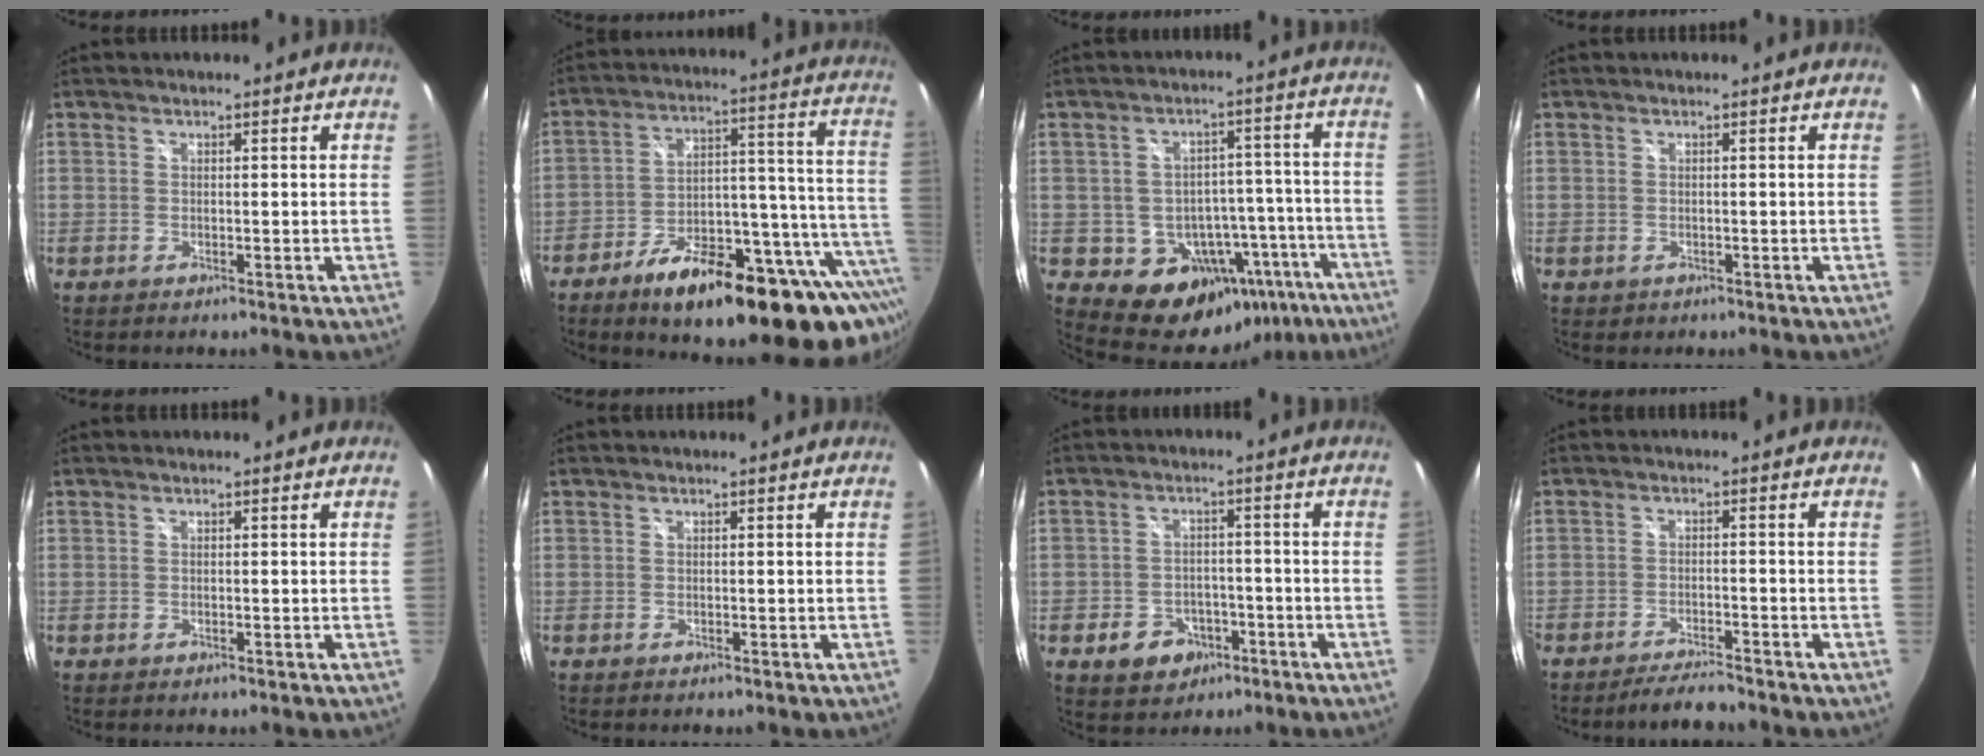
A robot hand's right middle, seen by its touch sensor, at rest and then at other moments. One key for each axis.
{"total": 27.8, "fx": -17.3, "fy": 8.9, "fz": 19.8, "tx": -0.254, "ty": -0.002, "tz": -0.243}
{"total": 15.3, "fx": -9.7, "fy": 10.6, "fz": 5.4, "tx": -0.079, "ty": 0.041, "tz": -0.096}
{"total": 0.9, "fx": -0.3, "fy": 0.8, "fz": 0.2, "tx": -0.004, "ty": -0.003, "tz": -0.003}
{"total": 0.0}
{"total": 0.0}
{"total": 7.4, "fx": -3.8, "fy": 5.7, "fz": 2.7, "tx": -0.074, "ty": 0.012, "tz": -0.042}
{"total": 5.2, "fx": -4.8, "fy": 0.4, "fz": 1.8, "tx": -0.048, "ty": -0.001, "tz": -0.080}